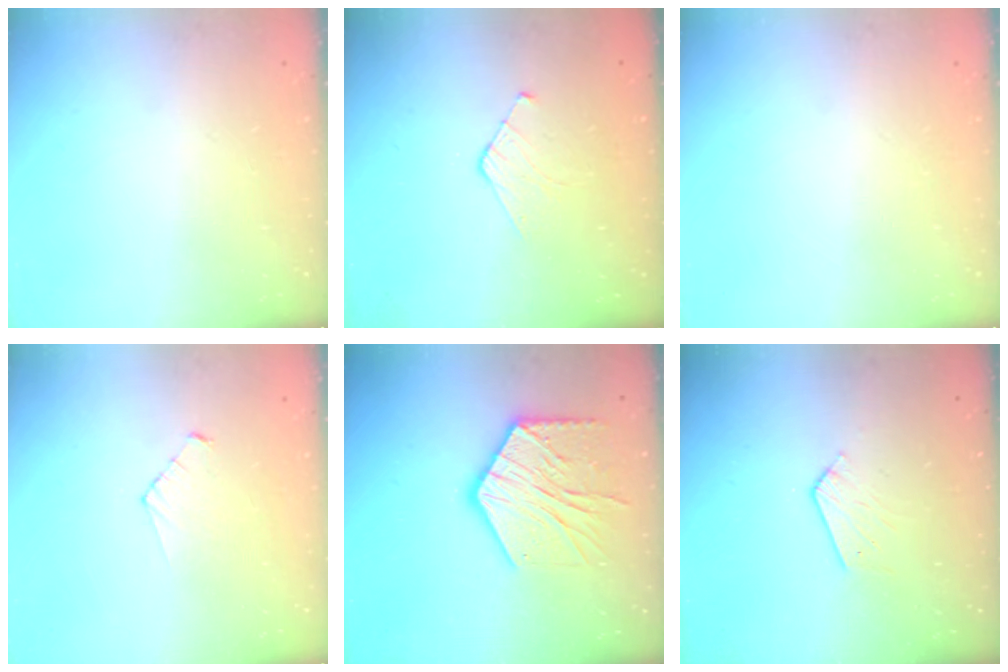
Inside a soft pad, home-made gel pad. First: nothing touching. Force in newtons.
{"total": 4.2, "press": 4.2, "slide": 0.4}
{"total": 0.0}
{"total": 3.8, "press": 3.8, "slide": 0.4}
{"total": 17.6, "press": 17.6, "slide": 1.1}
{"total": 4.7, "press": 4.7, "slide": 0.4}